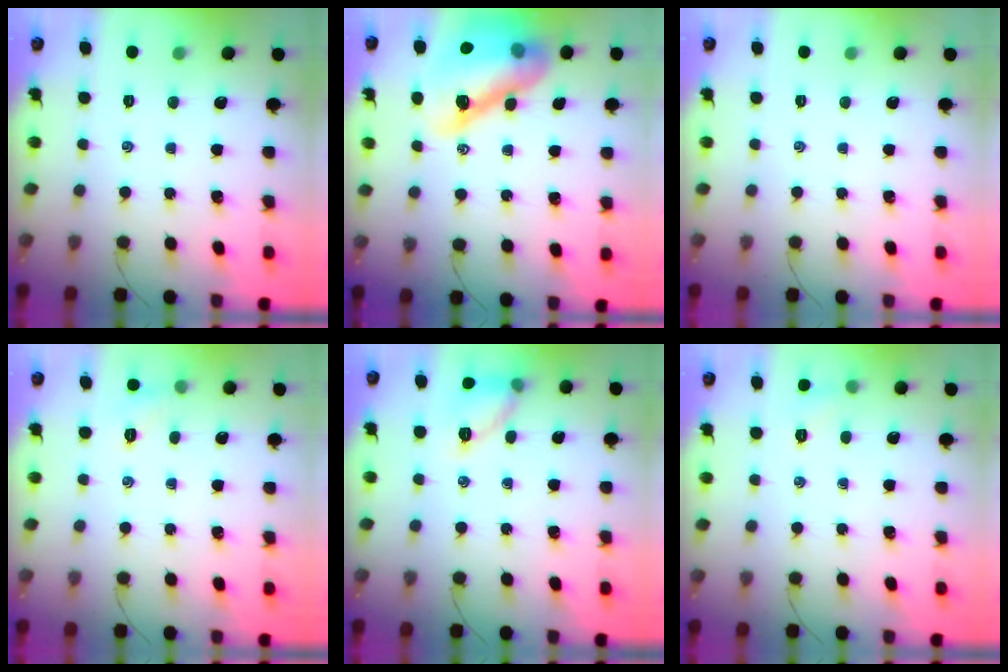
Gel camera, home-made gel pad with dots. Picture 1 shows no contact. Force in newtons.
{"total": 19.3, "press": 18.5, "slide": 5.4}
{"total": 0.0}
{"total": 5.6, "press": 5.4, "slide": 1.6}
{"total": 10.3, "press": 10.3, "slide": 0.2}
{"total": 5.0, "press": 4.8, "slide": 1.5}